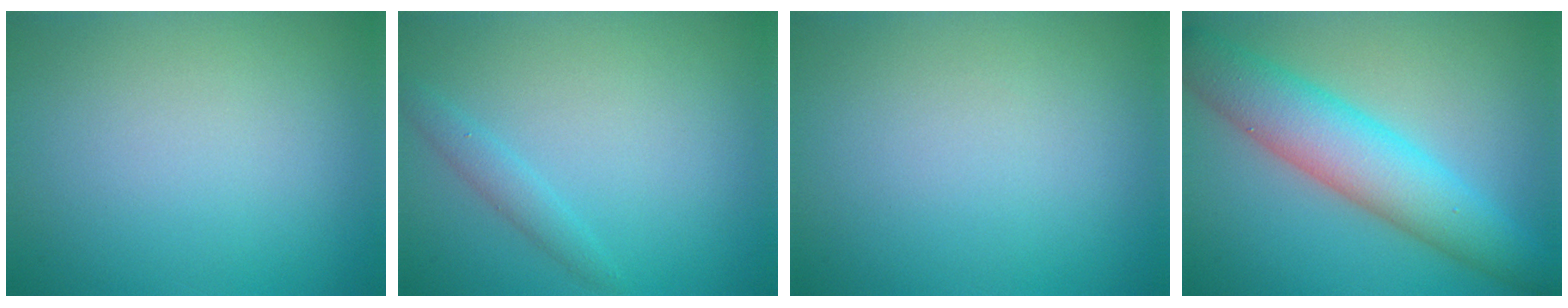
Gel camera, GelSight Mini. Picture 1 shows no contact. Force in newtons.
{"total": 1.5, "press": 1.5, "slide": 0.1}
{"total": 0.0}
{"total": 7.4, "press": 7.4, "slide": 0.4}